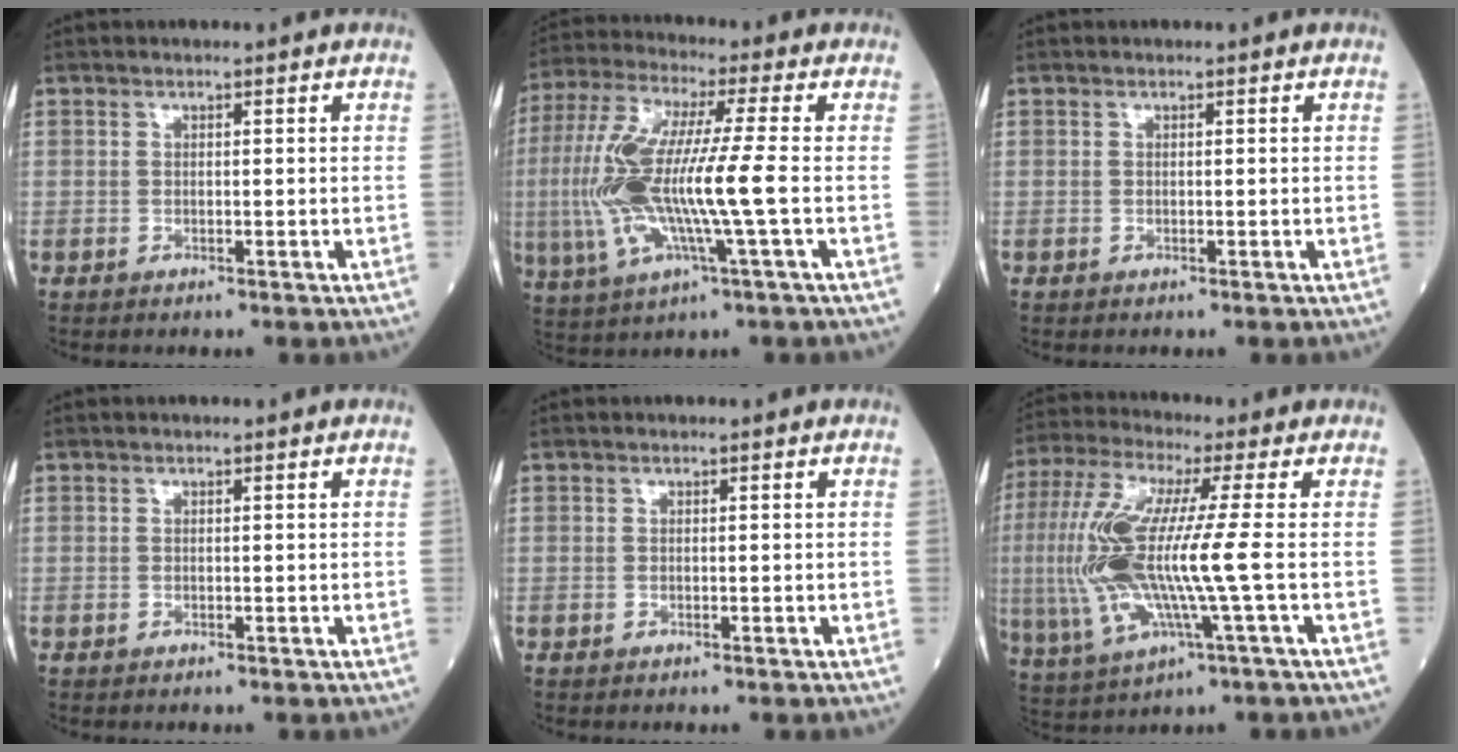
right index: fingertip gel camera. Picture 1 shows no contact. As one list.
[{"total": 15.6, "force": [-1.6, 1.0, 15.5], "torque": [-0.334, 0.001, -0.035]}, {"total": 0.0}, {"total": 0.0}, {"total": 0.0}, {"total": 16.2, "force": [-0.9, 1.0, 16.1], "torque": [-0.362, -0.005, -0.020]}]